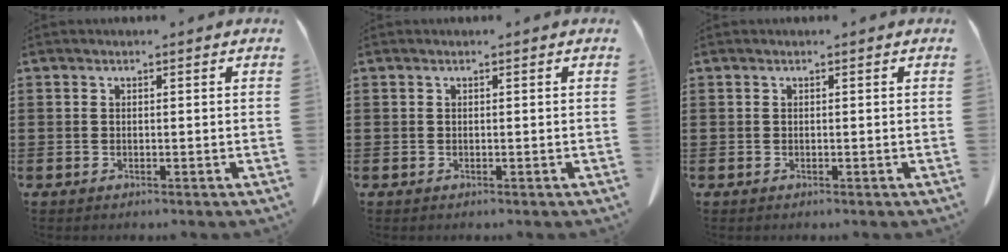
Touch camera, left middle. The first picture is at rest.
{"total": 0.0}
{"total": 0.0}